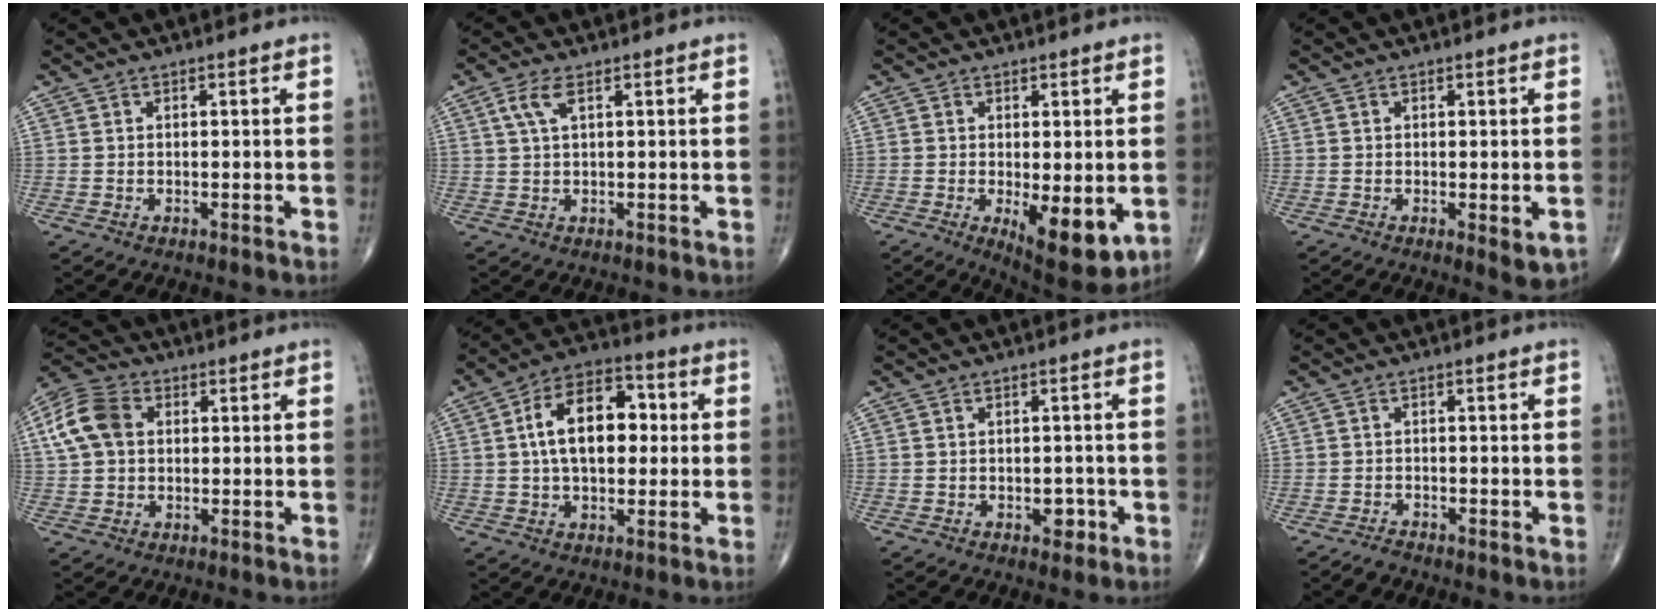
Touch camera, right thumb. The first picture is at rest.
{"total": 3.8, "force": [1.6, 1.4, 3.2], "torque": [-0.076, 0.008, 0.036]}
{"total": 10.2, "force": [-2.3, 3.9, 9.1], "torque": [-0.122, -0.024, -0.023]}
{"total": 3.7, "force": [-1.0, 1.3, 3.3], "torque": [-0.042, -0.010, -0.010]}
{"total": 9.7, "force": [1.8, 7.1, 6.3], "torque": [-0.124, 0.019, 0.028]}
{"total": 14.8, "force": [1.8, 8.8, 11.7], "torque": [-0.169, 0.025, 0.021]}
{"total": 2.7, "force": [-1.1, 1.8, 1.8], "torque": [-0.008, 0.004, -0.011]}
{"total": 1.3, "force": [-1.2, 0.3, 0.2], "torque": [-0.006, 0.000, -0.025]}